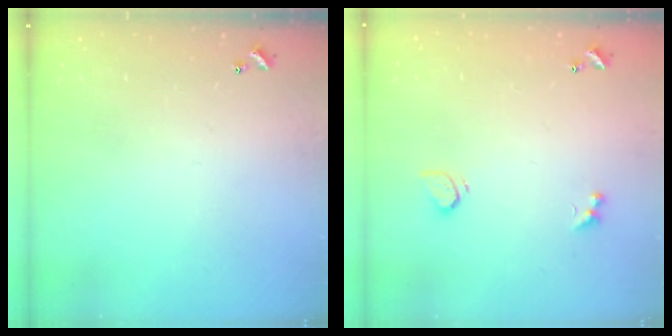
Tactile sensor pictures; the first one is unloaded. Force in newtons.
{"total": 2.7, "press": 2.5, "slide": 1.1}